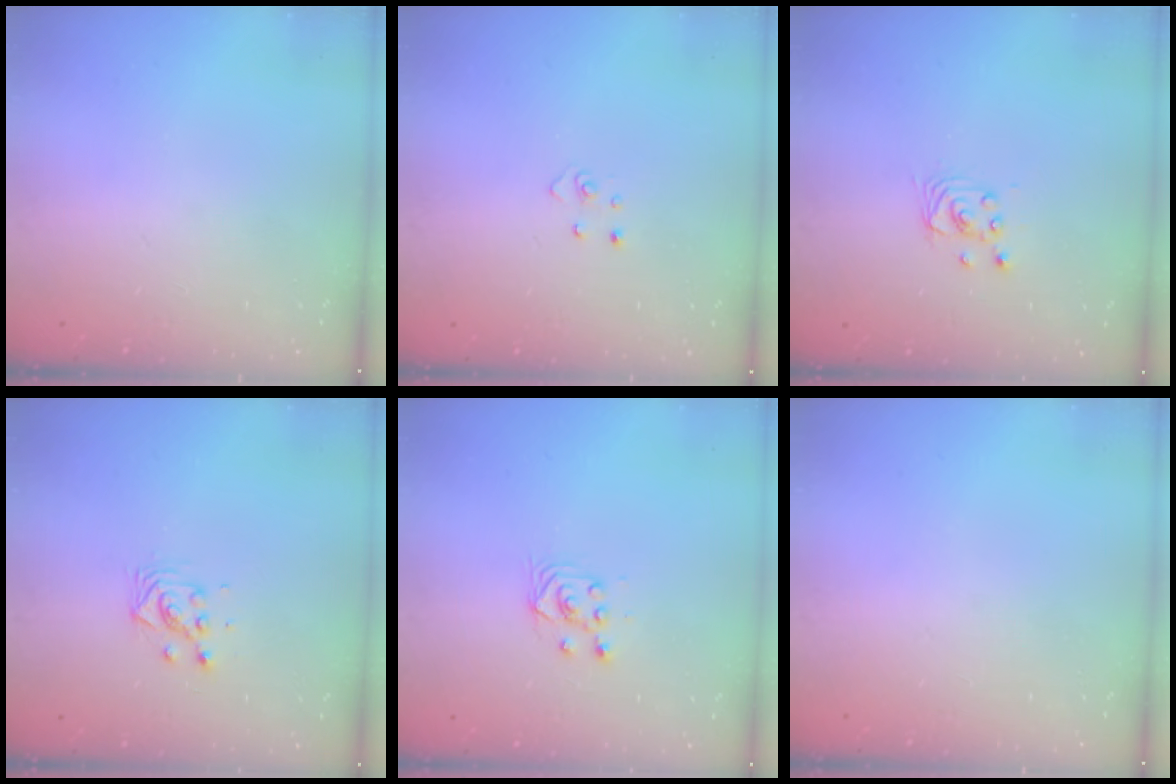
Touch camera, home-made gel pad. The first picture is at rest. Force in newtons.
{"total": 3.2, "press": 3.2, "slide": 0.2}
{"total": 2.4, "press": 2.4, "slide": 0.2}
{"total": 4.1, "press": 4.1, "slide": 0.2}
{"total": 2.9, "press": 2.7, "slide": 1.0}
{"total": 0.0}